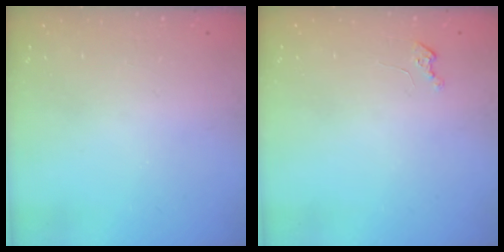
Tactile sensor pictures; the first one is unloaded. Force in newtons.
{"total": 1.9, "press": 1.9, "slide": 0.3}